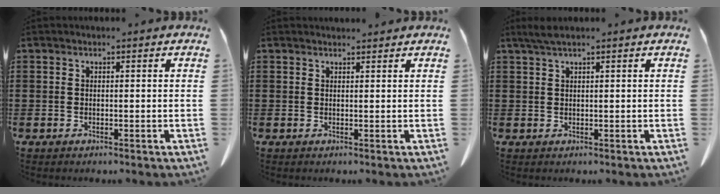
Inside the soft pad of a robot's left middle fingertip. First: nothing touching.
{"total": 1.5, "force": [1.4, 0.2, 0.1], "torque": [-0.005, 0.001, 0.027]}
{"total": 1.8, "force": [1.3, 0.1, 1.3], "torque": [-0.027, 0.000, 0.024]}